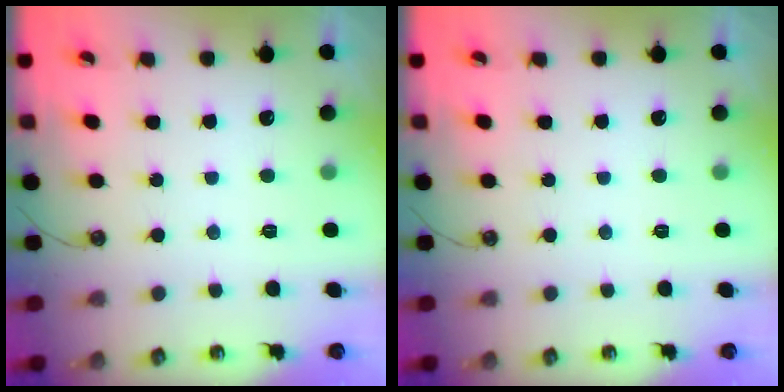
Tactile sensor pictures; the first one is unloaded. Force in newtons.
{"total": 0.0}